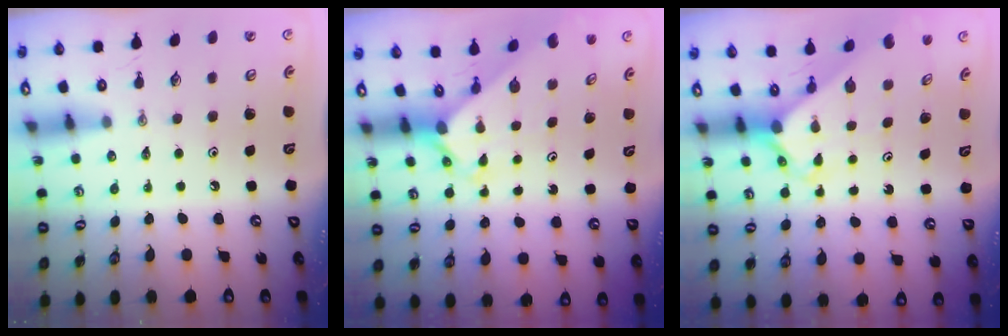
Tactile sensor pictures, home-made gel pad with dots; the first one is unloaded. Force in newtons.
{"total": 2.5, "press": 2.5, "slide": 0.2}
{"total": 2.6, "press": 2.6, "slide": 0.1}